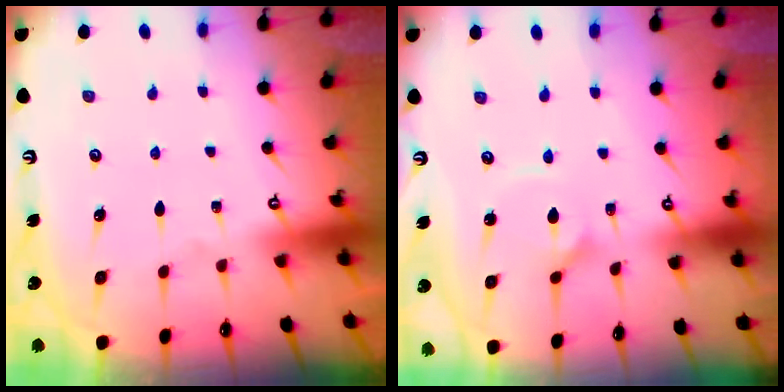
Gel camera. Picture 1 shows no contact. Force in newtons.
{"total": 2.4, "press": 2.4, "slide": 0.3}